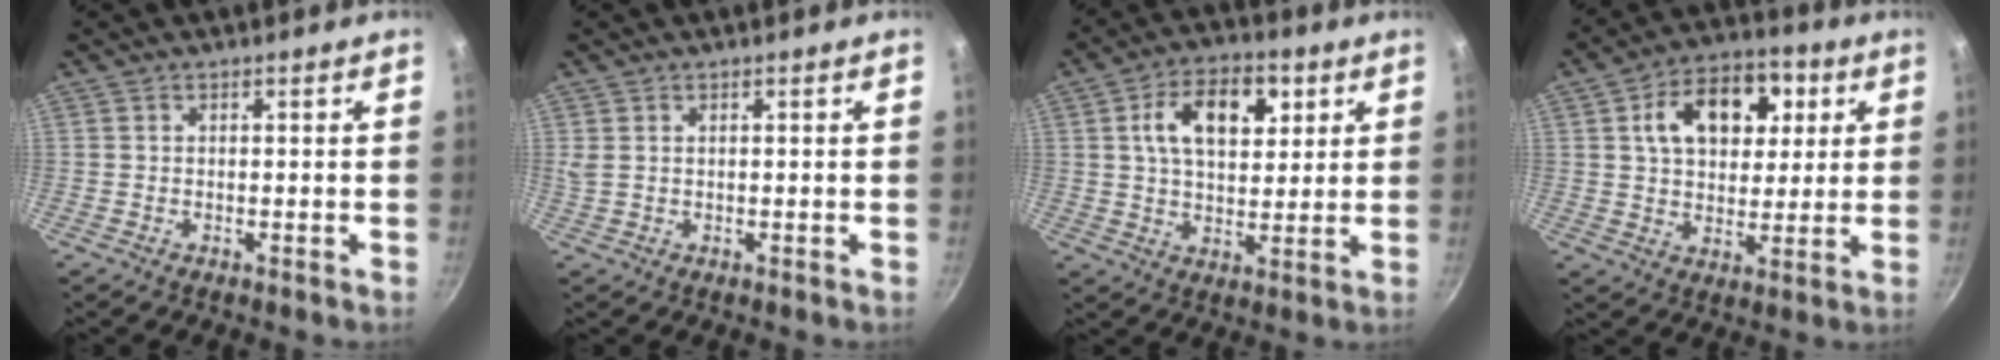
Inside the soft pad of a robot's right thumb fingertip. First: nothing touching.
{"total": 1.3, "force": [0.5, 0.7, 0.9], "torque": [-0.027, 0.006, 0.019]}
{"total": 12.8, "force": [4.2, 7.5, 9.5], "torque": [-0.133, -0.002, 0.067]}
{"total": 15.3, "force": [4.6, 10.0, 10.6], "torque": [-0.130, 0.005, 0.071]}